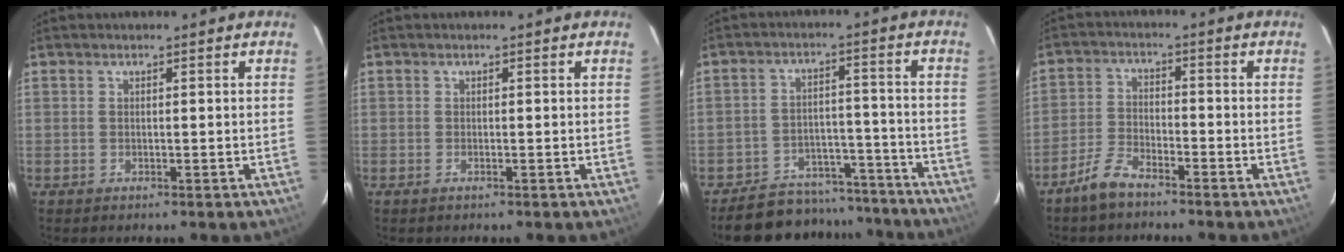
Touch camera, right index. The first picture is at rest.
{"total": 0.6, "force": [-0.5, -0.4, -0.1], "torque": [0.002, 0.001, -0.011]}
{"total": 16.2, "force": [-14.7, 6.1, 3.0], "torque": [-0.078, 0.045, -0.189]}
{"total": 5.4, "force": [-4.8, 1.3, 2.2], "torque": [-0.060, 0.004, -0.096]}